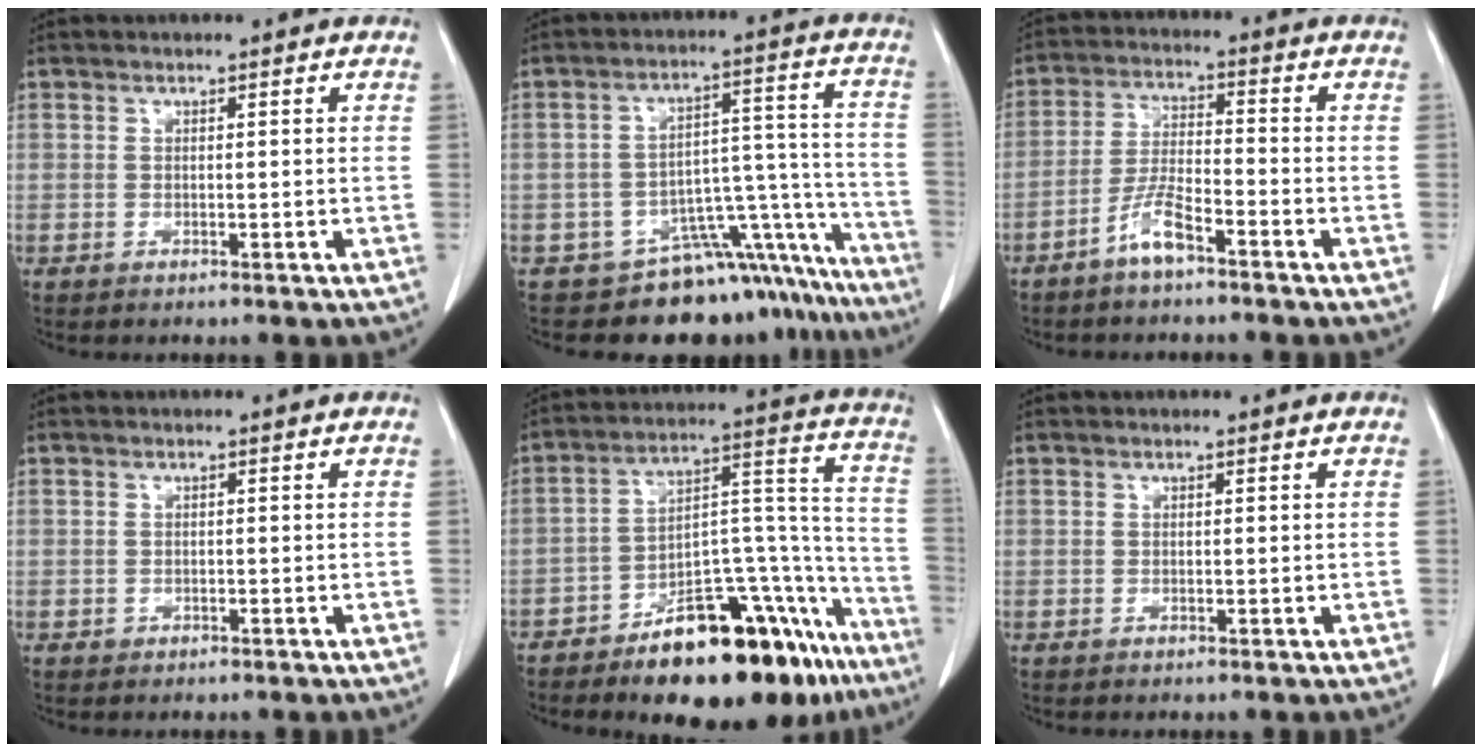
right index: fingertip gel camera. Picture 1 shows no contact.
{"total": 15.6, "force": [-14.3, 5.3, 3.3], "torque": [0.025, 0.089, -0.186]}
{"total": 5.7, "force": [-3.9, 0.9, 4.0], "torque": [-0.086, 0.003, -0.079]}
{"total": 0.7, "force": [-0.3, 0.6, 0.0], "torque": [0.001, 0.006, -0.006]}
{"total": 24.2, "force": [-16.7, 8.6, 15.2], "torque": [-0.133, 0.054, -0.240]}
{"total": 0.0}